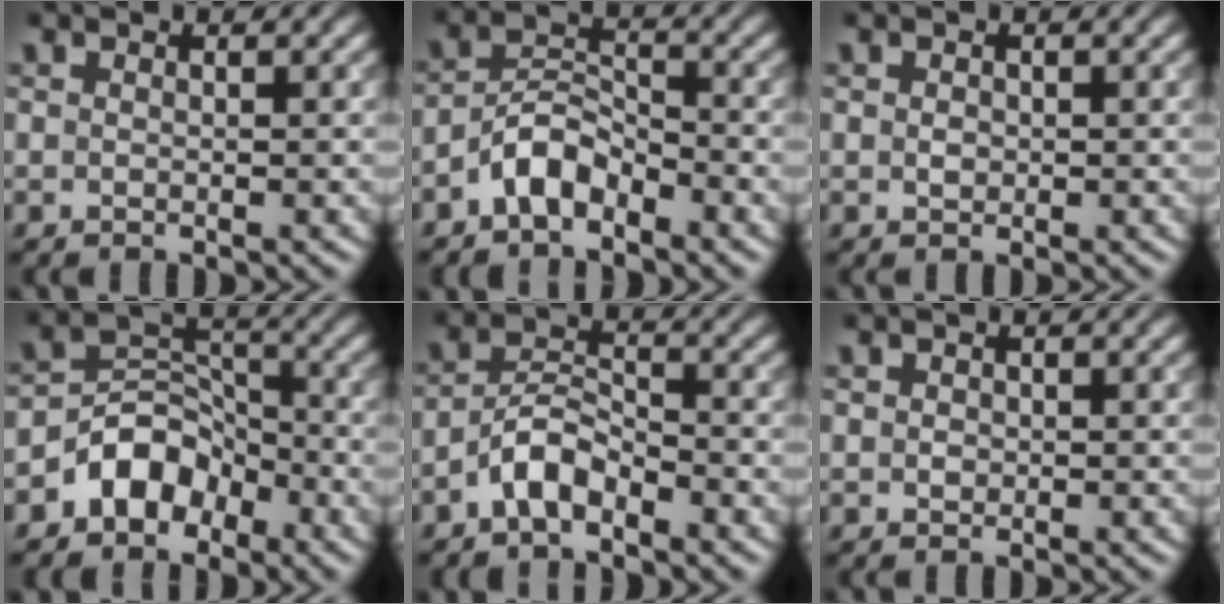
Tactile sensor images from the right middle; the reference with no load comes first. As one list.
[{"total": 3.6, "force": [-2.5, 1.6, 2.0], "torque": [-0.035, 0.014, -0.056]}, {"total": 0.8, "force": [0.0, 0.6, 0.4], "torque": [-0.008, -0.002, 0.000]}, {"total": 4.4, "force": [-2.8, 3.0, 1.6], "torque": [-0.018, 0.011, -0.055]}, {"total": 3.3, "force": [-2.3, 1.3, 2.0], "torque": [-0.037, 0.013, -0.051]}, {"total": 0.6, "force": [0.1, 0.6, 0.3], "torque": [-0.004, -0.002, 0.000]}]